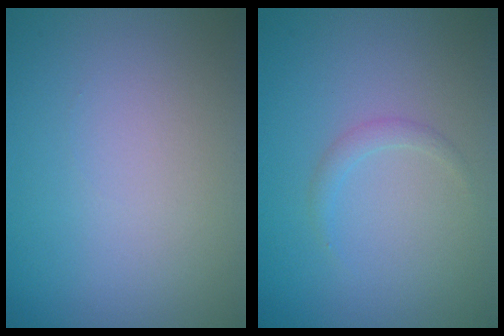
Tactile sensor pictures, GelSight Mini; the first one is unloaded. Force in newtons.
{"total": 1.0, "press": 1.0, "slide": 0.1}